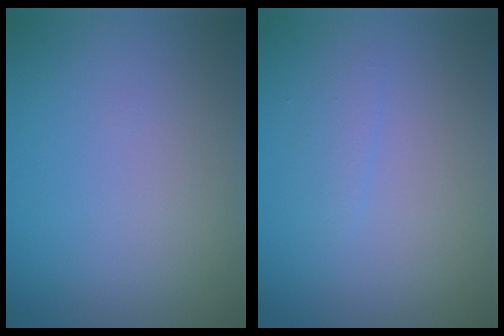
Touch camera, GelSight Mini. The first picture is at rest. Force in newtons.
{"total": 0.9, "press": 0.9, "slide": 0.1}